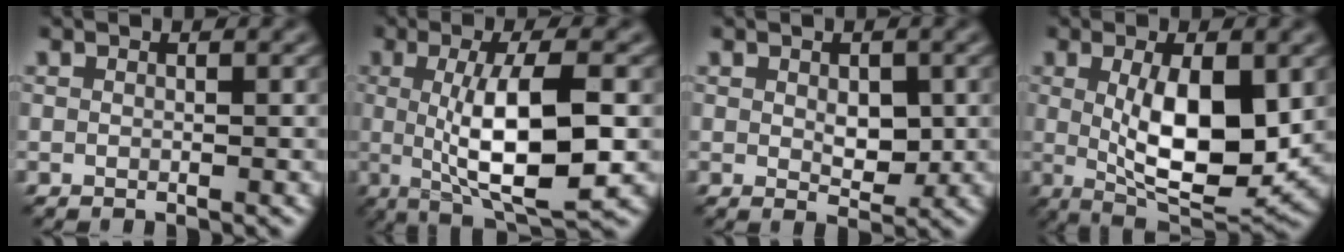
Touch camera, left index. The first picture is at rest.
{"total": 9.2, "force": [-0.2, 2.5, 8.8], "torque": [-0.134, -0.008, 0.001]}
{"total": 2.6, "force": [0.1, 1.5, 2.1], "torque": [-0.033, -0.006, 0.004]}
{"total": 9.0, "force": [0.4, 3.3, 8.4], "torque": [-0.140, -0.014, 0.016]}